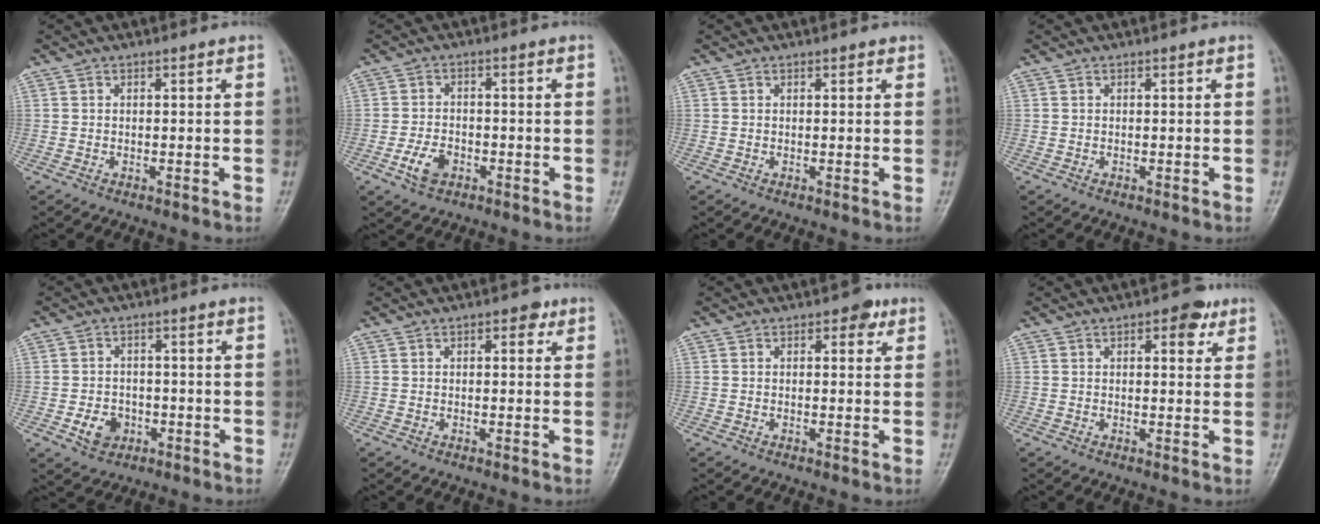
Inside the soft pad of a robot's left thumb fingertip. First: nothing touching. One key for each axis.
{"total": 4.6, "fx": -2.2, "fy": 3.0, "fz": 2.6, "tx": -0.047, "ty": 0.011, "tz": -0.042}
{"total": 0.7, "fx": 0.5, "fy": 0.4, "fz": 0.3, "tx": -0.001, "ty": -0.001, "tz": 0.004}
{"total": 0.0}
{"total": 5.0, "fx": -1.9, "fy": 4.0, "fz": 2.2, "tx": -0.021, "ty": 0.009, "tz": -0.028}
{"total": 2.2, "fx": 1.0, "fy": 1.3, "fz": 1.5, "tx": -0.007, "ty": 0.001, "tz": 0.009}
{"total": 2.4, "fx": 1.2, "fy": 1.5, "fz": 1.4, "tx": -0.002, "ty": 0.000, "tz": 0.010}
{"total": 4.5, "fx": 2.3, "fy": 2.2, "fz": 3.1, "tx": -0.022, "ty": -0.005, "tz": 0.024}